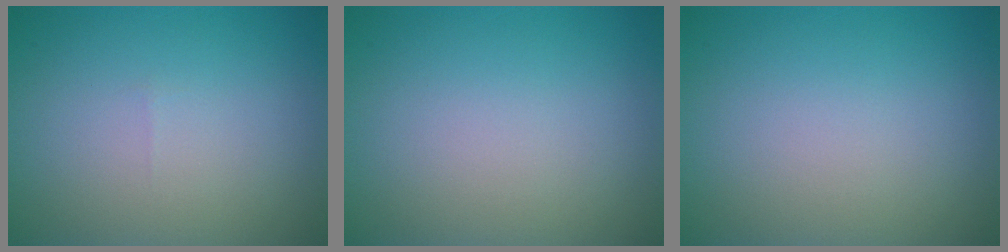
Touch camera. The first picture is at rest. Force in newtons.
{"total": 0.0}
{"total": 0.0}